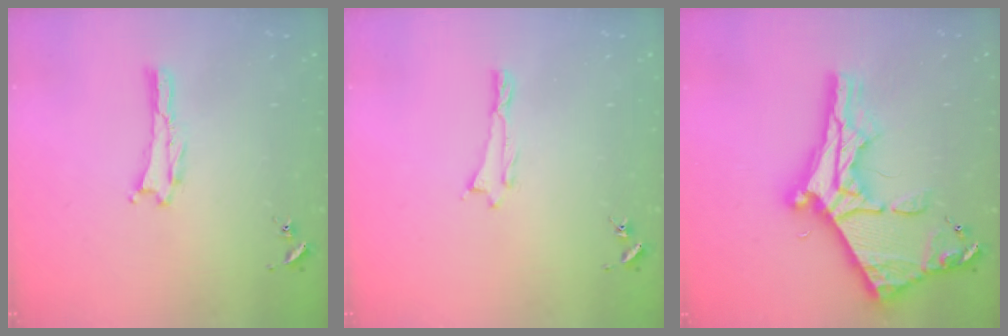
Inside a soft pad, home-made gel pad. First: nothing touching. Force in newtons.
{"total": 0.0}
{"total": 13.1, "press": 13.0, "slide": 1.2}